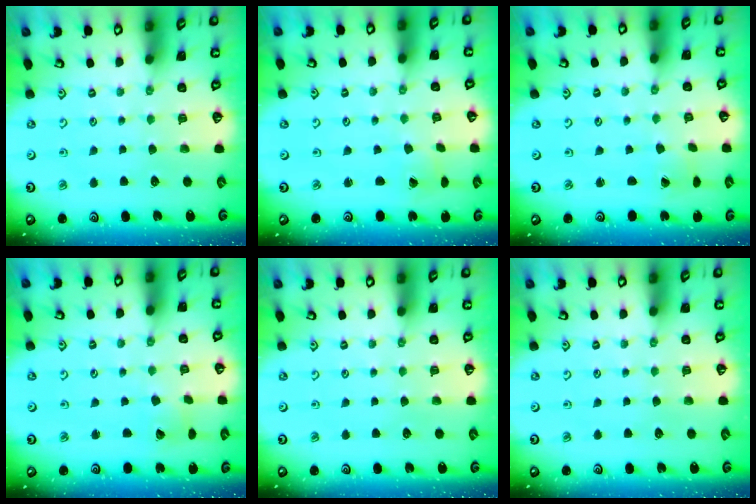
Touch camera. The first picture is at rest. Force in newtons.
{"total": 0.7, "press": 0.7, "slide": 0.1}
{"total": 0.7, "press": 0.7, "slide": 0.1}
{"total": 2.6, "press": 2.6, "slide": 0.3}
{"total": 0.0}
{"total": 0.0}